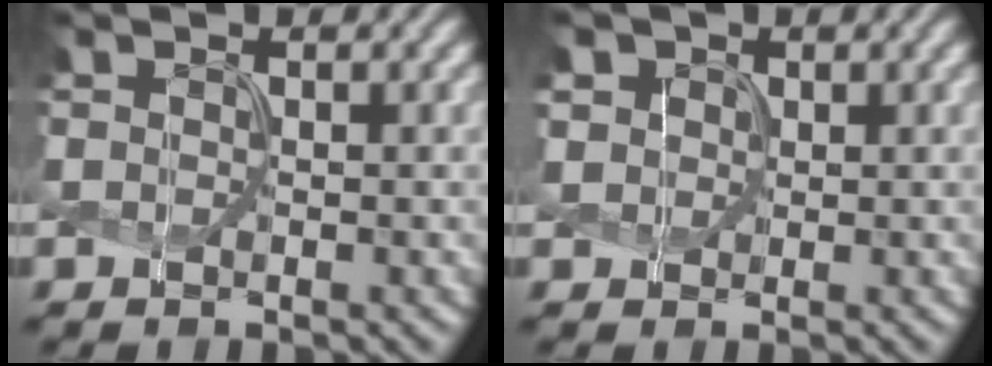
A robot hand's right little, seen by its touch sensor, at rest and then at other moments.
{"total": 1.9, "force": [0.7, 1.7, 0.5], "torque": [-0.015, -0.004, 0.020]}